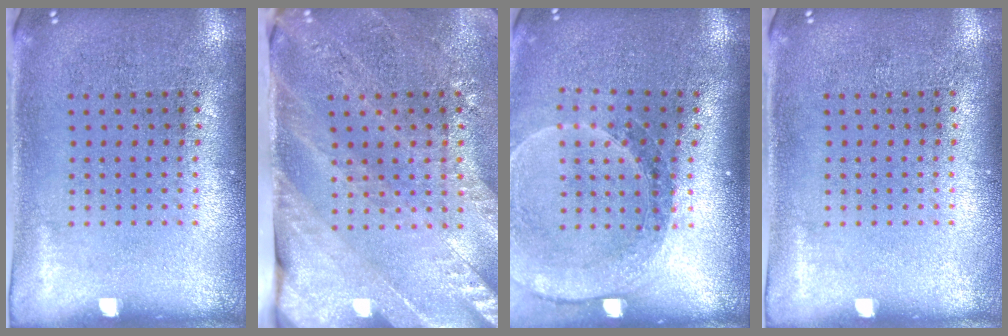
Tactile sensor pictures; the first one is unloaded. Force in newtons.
{"total": 3.4, "press": 2.9, "slide": 1.8}
{"total": 1.7, "press": 1.7, "slide": 0.2}
{"total": 0.0}